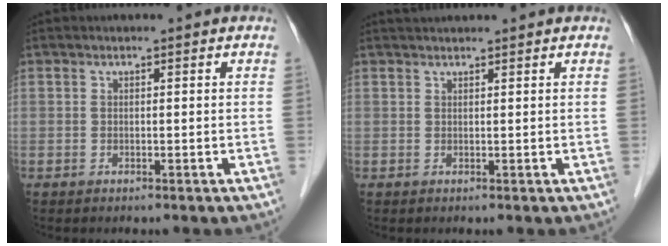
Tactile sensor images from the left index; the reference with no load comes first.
{"total": 3.2, "force": [3.1, 0.0, 0.9], "torque": [-0.010, 0.032, 0.049]}